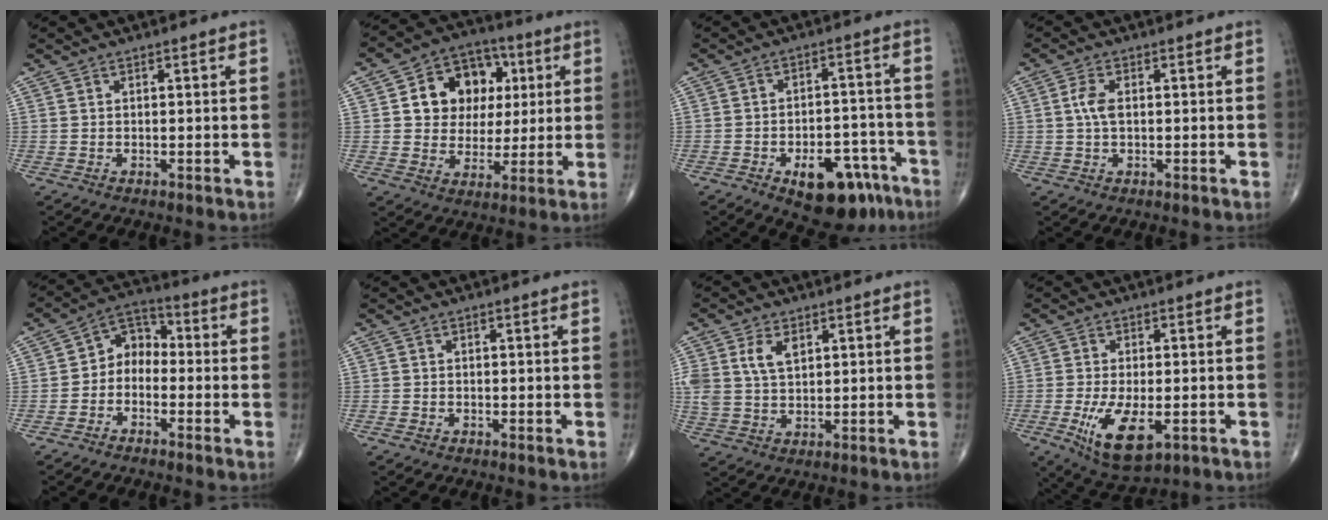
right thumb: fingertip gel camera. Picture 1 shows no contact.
{"total": 14.1, "force": [3.3, 11.5, 7.5], "torque": [-0.071, 0.007, 0.055]}
{"total": 14.4, "force": [-8.0, 7.4, 9.3], "torque": [-0.094, 0.052, -0.105]}
{"total": 3.2, "force": [0.3, 1.6, 2.8], "torque": [-0.064, 0.006, 0.002]}
{"total": 6.6, "force": [-1.7, 5.1, 3.8], "torque": [-0.032, 0.038, -0.052]}
{"total": 0.8, "force": [-0.6, 0.6, 0.2], "torque": [-0.001, 0.002, -0.013]}
{"total": 7.0, "force": [2.5, 4.4, 4.9], "torque": [-0.097, -0.002, 0.054]}
{"total": 10.4, "force": [-3.2, 4.7, 8.8], "torque": [-0.158, -0.016, -0.045]}